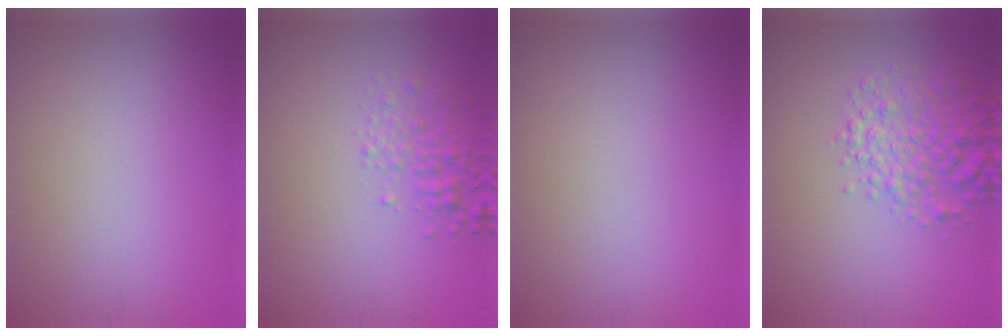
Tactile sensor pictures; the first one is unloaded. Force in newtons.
{"total": 2.3, "press": 2.3, "slide": 0.1}
{"total": 0.0}
{"total": 4.6, "press": 4.6, "slide": 0.2}